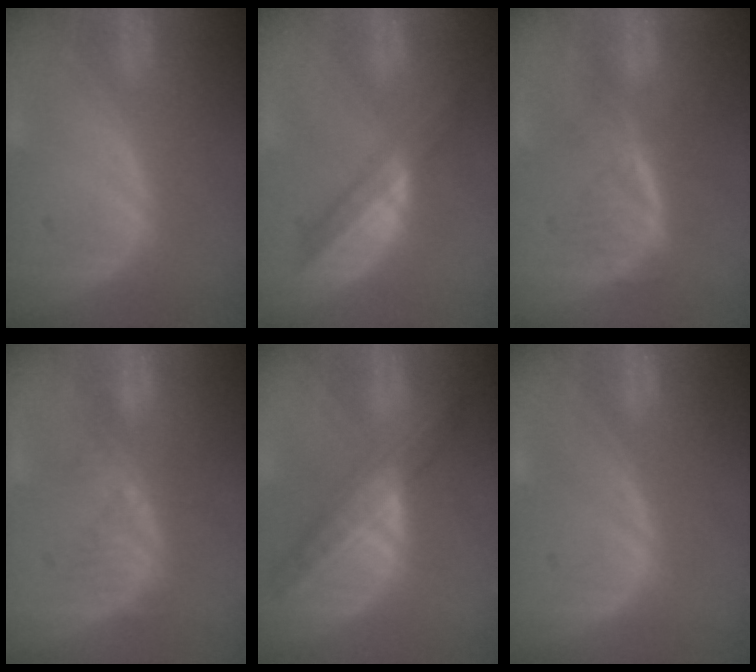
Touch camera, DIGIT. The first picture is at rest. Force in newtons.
{"total": 5.9, "press": 5.3, "slide": 2.5}
{"total": 5.9, "press": 5.1, "slide": 3.0}
{"total": 5.5, "press": 4.6, "slide": 3.0}
{"total": 8.7, "press": 7.6, "slide": 4.2}
{"total": 0.0}